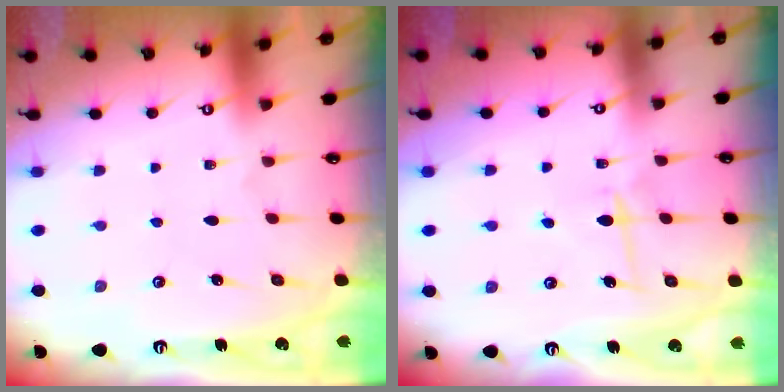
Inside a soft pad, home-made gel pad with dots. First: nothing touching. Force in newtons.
{"total": 7.0, "press": 7.0, "slide": 0.8}